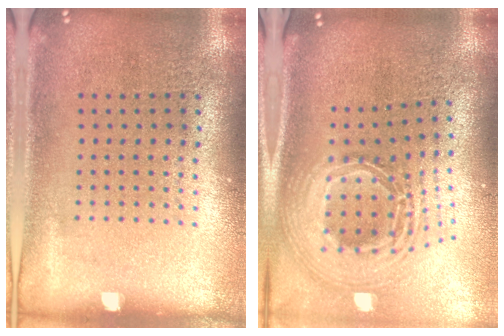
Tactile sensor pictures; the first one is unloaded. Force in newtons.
{"total": 2.9, "press": 2.0, "slide": 2.1}